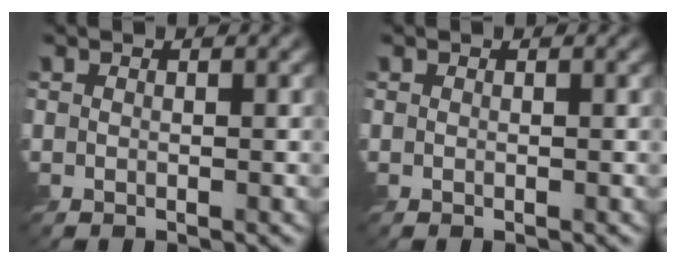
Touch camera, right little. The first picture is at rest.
{"total": 0.0}